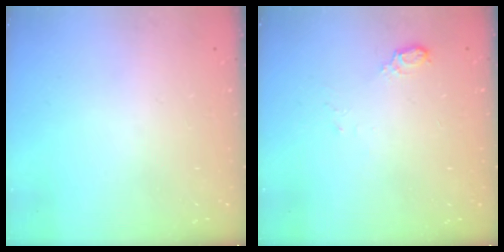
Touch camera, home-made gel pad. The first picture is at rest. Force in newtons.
{"total": 5.6, "press": 5.6, "slide": 0.6}